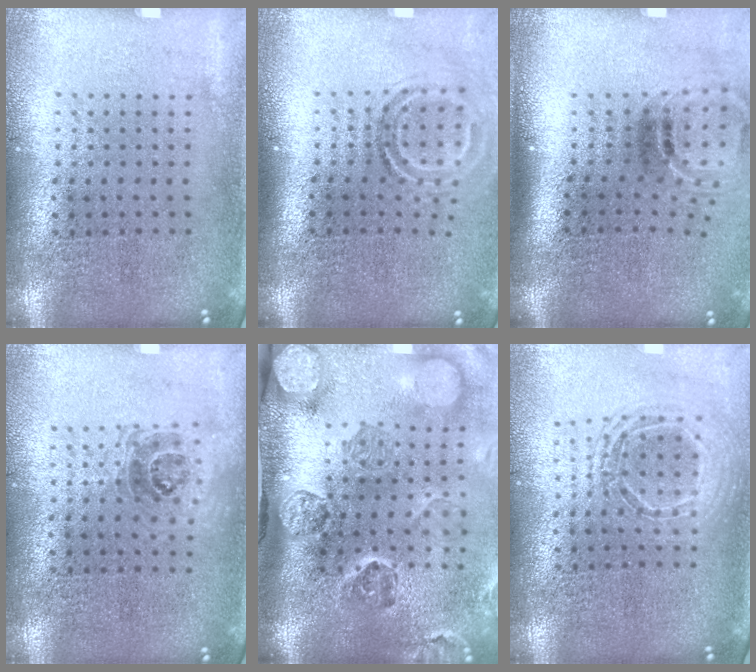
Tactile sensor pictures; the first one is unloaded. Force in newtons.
{"total": 1.7, "press": 1.1, "slide": 1.3}
{"total": 1.8, "press": 1.1, "slide": 1.4}
{"total": 1.1, "press": 0.9, "slide": 0.6}
{"total": 5.0, "press": 3.7, "slide": 3.5}
{"total": 1.7, "press": 1.4, "slide": 0.9}